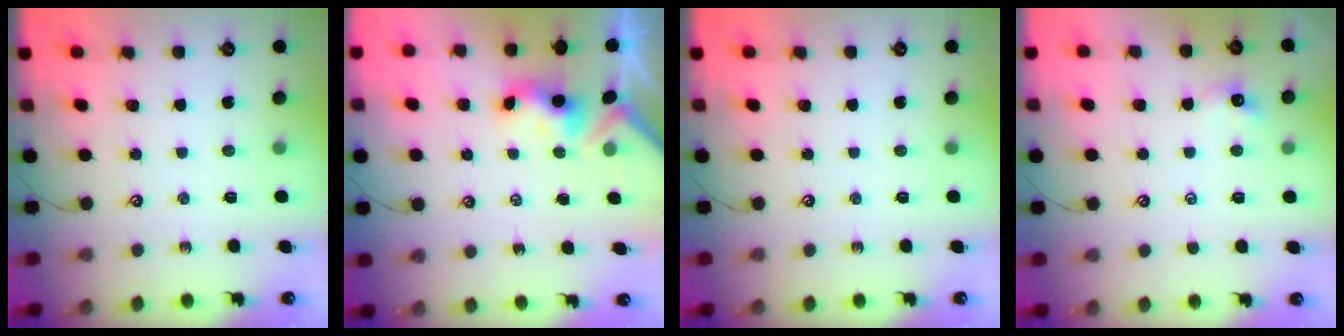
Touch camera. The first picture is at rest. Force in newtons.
{"total": 4.0, "press": 4.0, "slide": 0.2}
{"total": 0.0}
{"total": 1.3, "press": 1.2, "slide": 0.4}